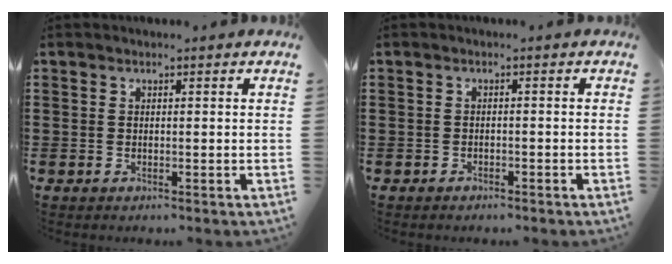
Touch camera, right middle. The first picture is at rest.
{"total": 0.9, "force": [-0.8, 0.3, 0.1], "torque": [-0.004, 0.000, -0.018]}